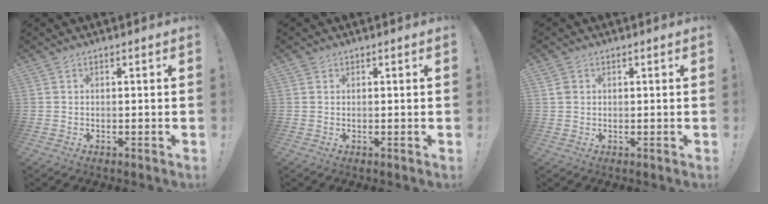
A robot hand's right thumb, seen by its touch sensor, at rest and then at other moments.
{"total": 0.8, "force": [0.5, 0.6, 0.0], "torque": [0.002, 0.000, 0.009]}
{"total": 1.7, "force": [0.6, 1.4, 0.7], "torque": [-0.010, 0.004, 0.011]}